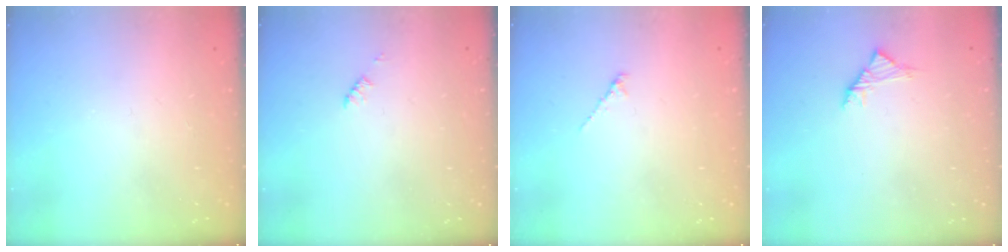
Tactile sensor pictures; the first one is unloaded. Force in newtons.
{"total": 1.2, "press": 1.2, "slide": 0.2}
{"total": 1.2, "press": 1.1, "slide": 0.4}
{"total": 2.8, "press": 2.6, "slide": 0.8}